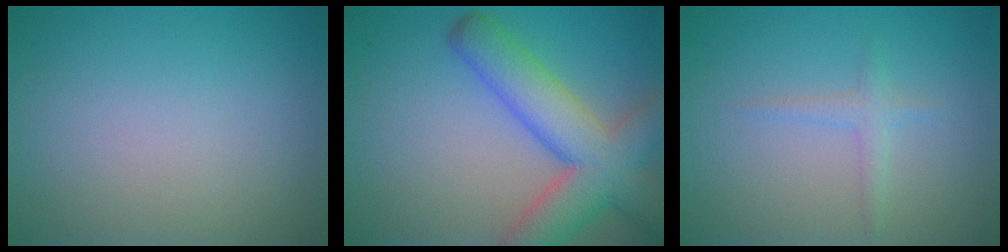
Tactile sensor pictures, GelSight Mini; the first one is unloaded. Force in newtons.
{"total": 8.4, "press": 8.4, "slide": 0.4}
{"total": 1.3, "press": 1.3, "slide": 0.1}